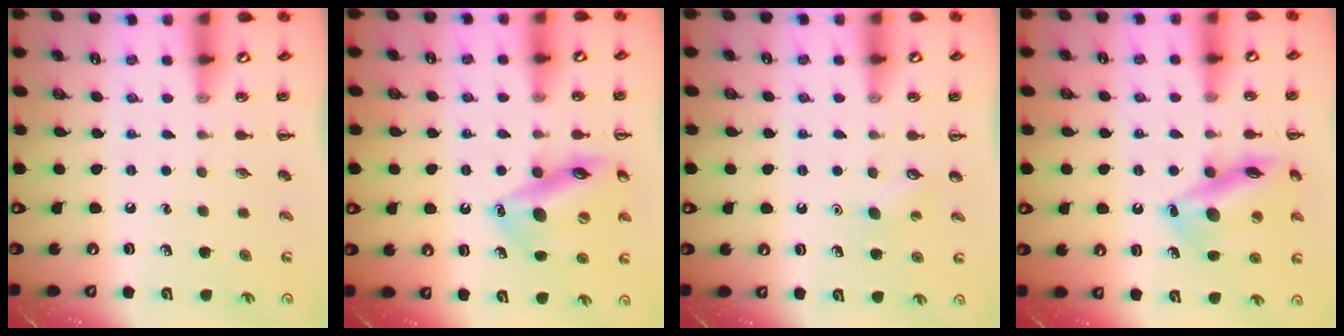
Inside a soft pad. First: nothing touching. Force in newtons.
{"total": 16.3, "press": 16.2, "slide": 2.3}
{"total": 2.9, "press": 2.8, "slide": 0.7}
{"total": 16.7, "press": 16.6, "slide": 1.7}